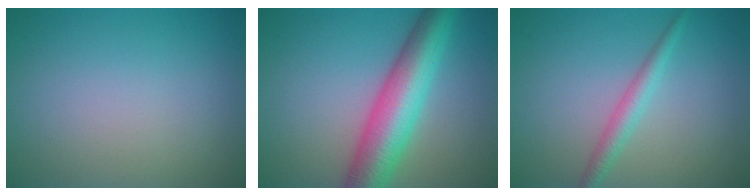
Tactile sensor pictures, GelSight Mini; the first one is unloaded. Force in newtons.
{"total": 8.5, "press": 8.5, "slide": 0.1}
{"total": 2.2, "press": 2.1, "slide": 0.1}